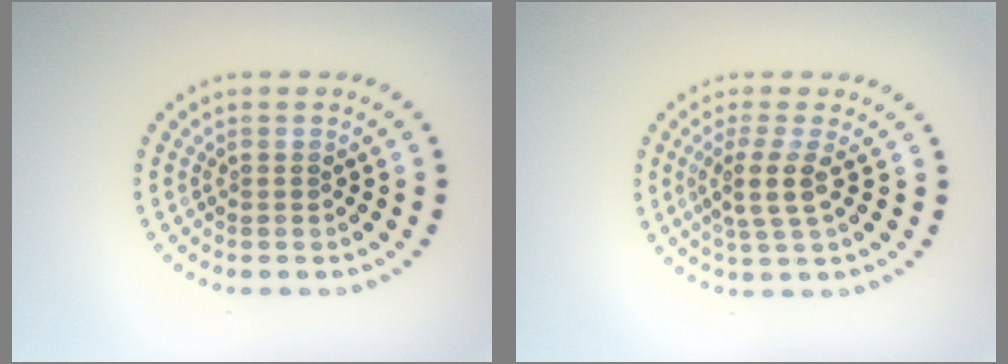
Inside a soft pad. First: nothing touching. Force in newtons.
{"total": 2.7, "press": 2.3, "slide": 1.5}